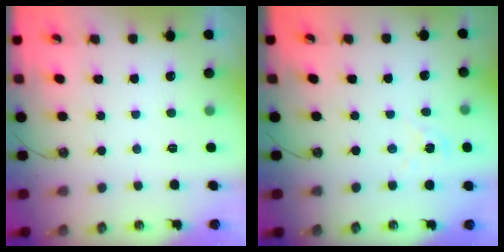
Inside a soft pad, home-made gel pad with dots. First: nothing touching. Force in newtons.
{"total": 4.9, "press": 4.9, "slide": 0.5}